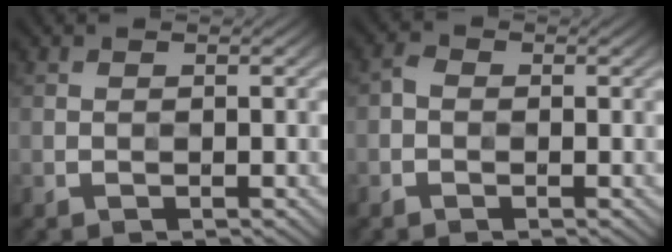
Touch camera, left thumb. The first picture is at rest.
{"total": 1.5, "force": [-0.5, 1.1, 0.8], "torque": [-0.019, 0.002, -0.018]}